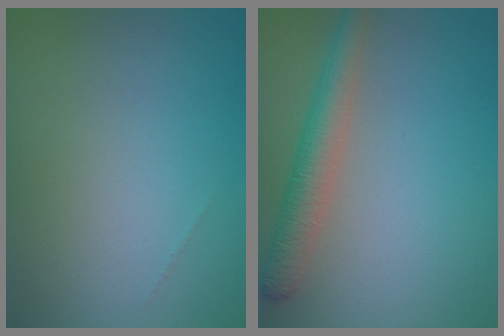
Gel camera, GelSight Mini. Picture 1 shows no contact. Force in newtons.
{"total": 3.8, "press": 3.8, "slide": 0.1}